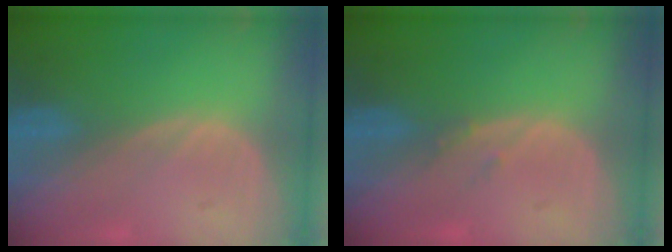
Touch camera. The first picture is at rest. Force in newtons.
{"total": 1.2, "press": 1.0, "slide": 0.6}